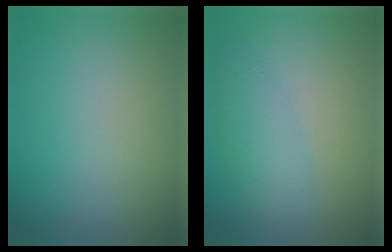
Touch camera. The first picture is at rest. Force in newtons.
{"total": 2.9, "press": 2.9, "slide": 0.0}